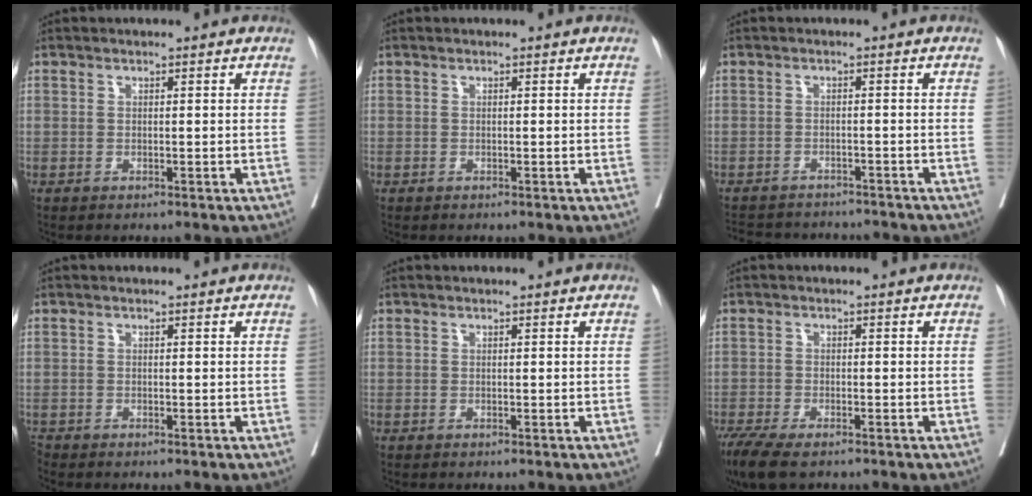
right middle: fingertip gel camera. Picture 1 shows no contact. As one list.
[{"total": 0.0}, {"total": 12.1, "force": [-11.3, 2.7, 3.4], "torque": [-0.068, 0.004, -0.145]}, {"total": 0.6, "force": [-0.6, -0.1, -0.1], "torque": [-0.001, -0.003, -0.013]}, {"total": 0.0}, {"total": 7.4, "force": [-5.6, 1.9, 4.5], "torque": [-0.081, -0.017, -0.095]}]